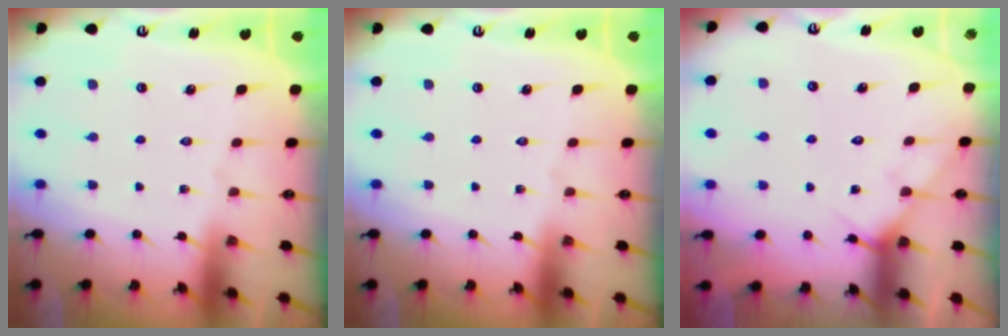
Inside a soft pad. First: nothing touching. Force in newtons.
{"total": 0.0}
{"total": 5.3, "press": 5.2, "slide": 0.6}